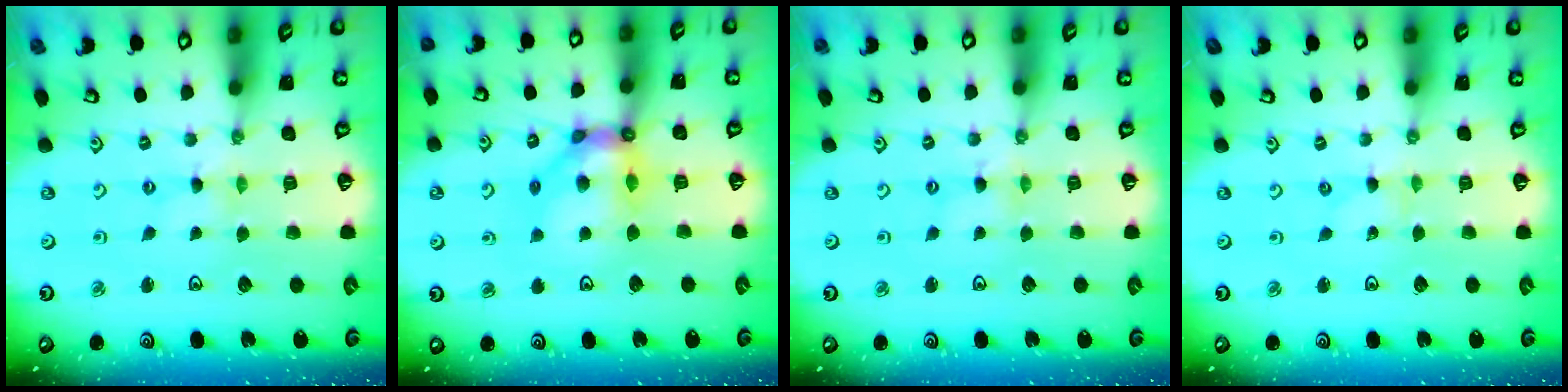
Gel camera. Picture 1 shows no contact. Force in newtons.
{"total": 11.3, "press": 11.2, "slide": 1.5}
{"total": 1.6, "press": 1.6, "slide": 0.3}
{"total": 0.0}